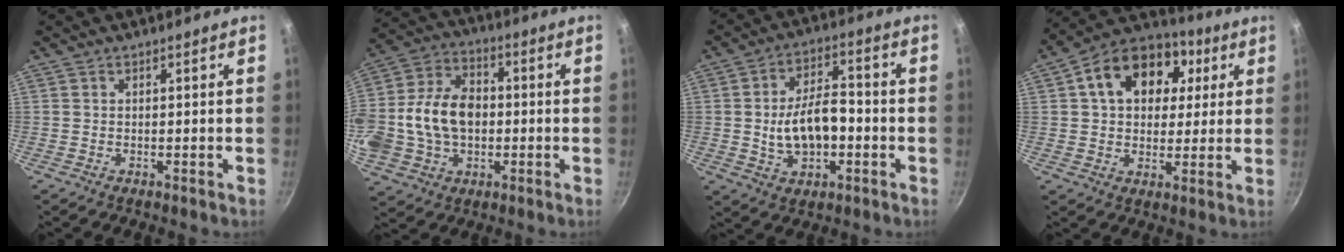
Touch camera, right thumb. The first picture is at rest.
{"total": 20.2, "force": [-1.1, 14.7, 13.9], "torque": [-0.268, 0.037, -0.021]}
{"total": 11.8, "force": [-1.7, 6.8, 9.5], "torque": [-0.142, 0.027, -0.024]}
{"total": 17.7, "force": [5.2, 12.7, 11.1], "torque": [-0.168, 0.021, 0.069]}